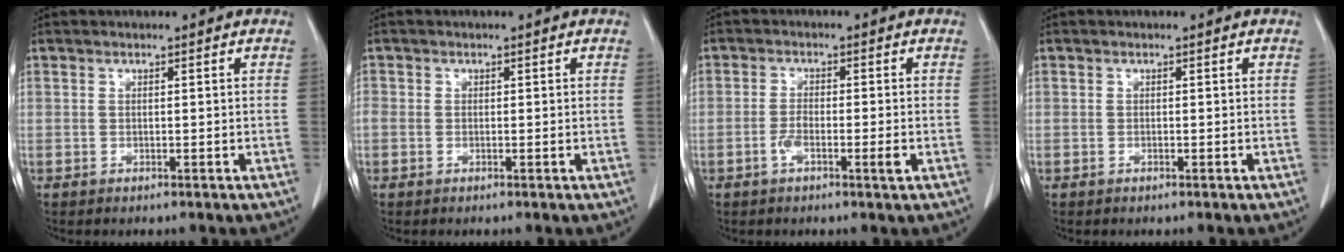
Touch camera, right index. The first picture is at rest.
{"total": 0.0}
{"total": 3.5, "force": [-1.4, 0.6, 3.2], "torque": [-0.059, 0.000, -0.027]}
{"total": 0.0}